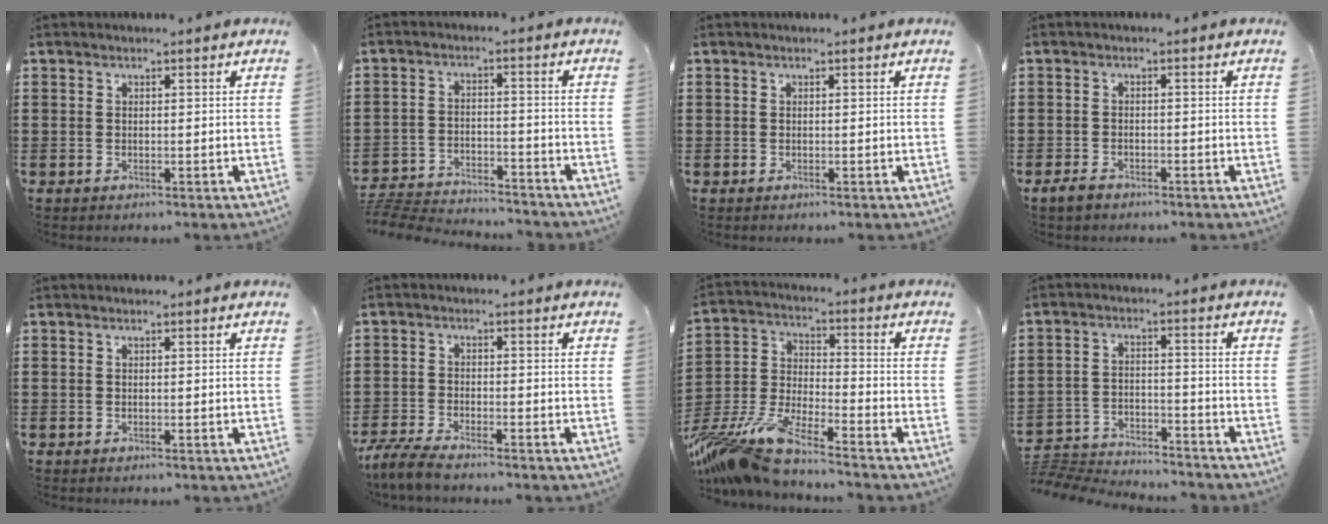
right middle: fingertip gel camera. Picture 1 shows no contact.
{"total": 5.1, "force": [-5.0, 0.5, 0.7], "torque": [-0.028, 0.000, -0.106]}
{"total": 0.0}
{"total": 1.9, "force": [-1.4, 0.8, 0.9], "torque": [-0.028, -0.003, -0.030]}
{"total": 0.0}
{"total": 3.9, "force": [-3.6, 0.1, 1.6], "torque": [-0.056, -0.016, -0.078]}
{"total": 11.1, "force": [-10.1, 0.5, 4.6], "torque": [-0.118, -0.004, -0.210]}
{"total": 4.7, "force": [-4.7, 0.6, 0.5], "torque": [-0.019, 0.003, -0.099]}